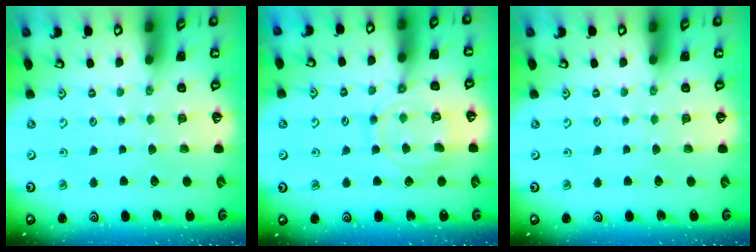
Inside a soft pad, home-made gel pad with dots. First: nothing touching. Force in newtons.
{"total": 11.5, "press": 11.5, "slide": 0.7}
{"total": 0.0}